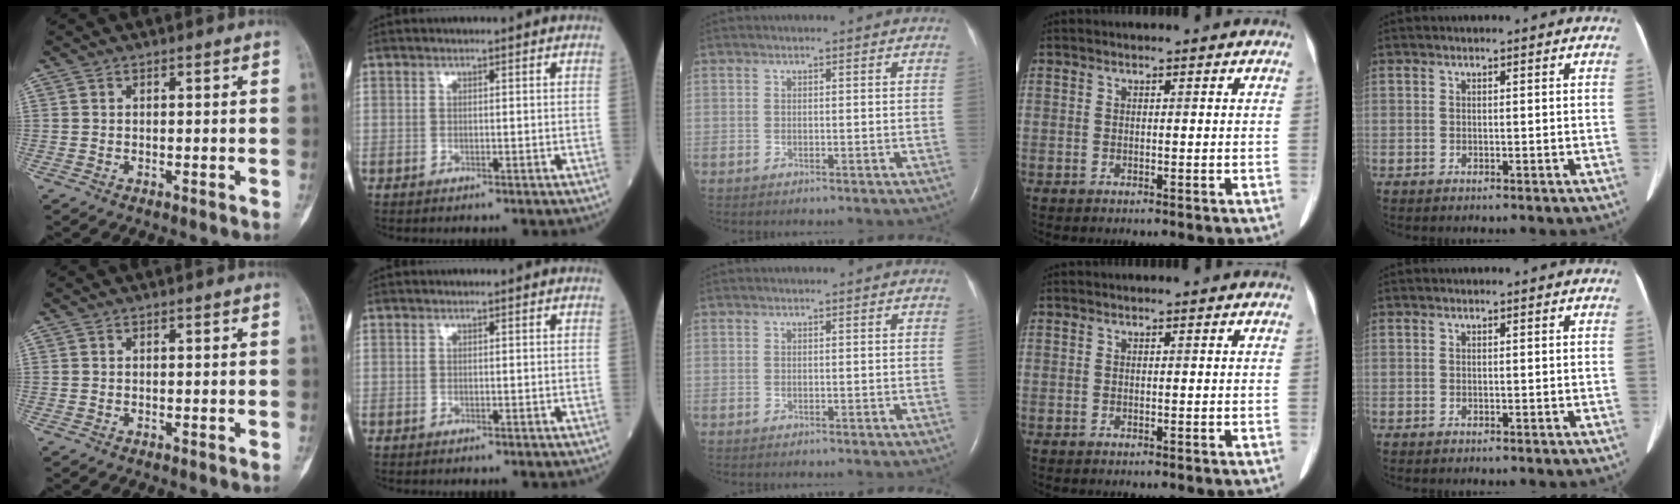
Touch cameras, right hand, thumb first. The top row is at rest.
{}